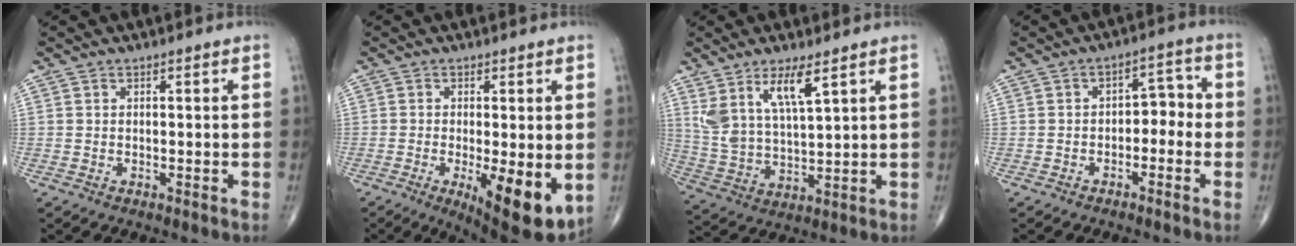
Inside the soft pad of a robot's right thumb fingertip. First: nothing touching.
{"total": 11.7, "force": [-2.9, 3.7, 10.7], "torque": [-0.150, -0.024, -0.036]}
{"total": 10.0, "force": [5.6, 2.8, 7.8], "torque": [-0.158, -0.030, 0.120]}
{"total": 4.9, "force": [-1.3, 3.1, 3.5], "torque": [-0.026, 0.033, -0.028]}